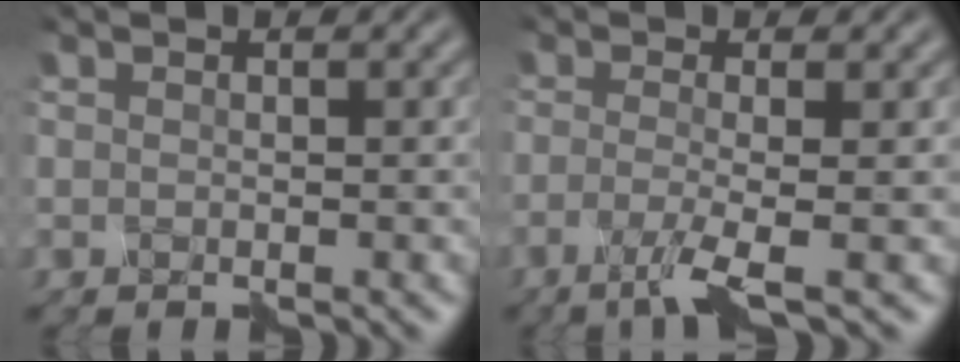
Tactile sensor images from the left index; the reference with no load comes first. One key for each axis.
{"total": 3.3, "fx": -1.6, "fy": 0.2, "fz": 2.9, "tx": -0.066, "ty": -0.002, "tz": -0.042}